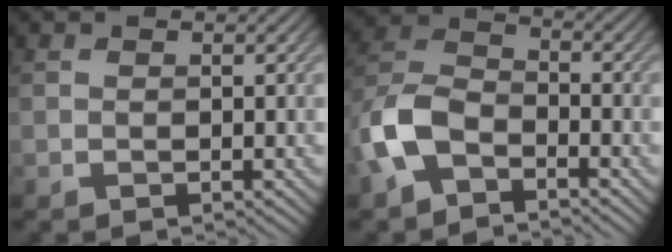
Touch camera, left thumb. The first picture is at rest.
{"total": 8.1, "force": [-4.2, 4.5, 5.3], "torque": [-0.123, 0.004, -0.102]}